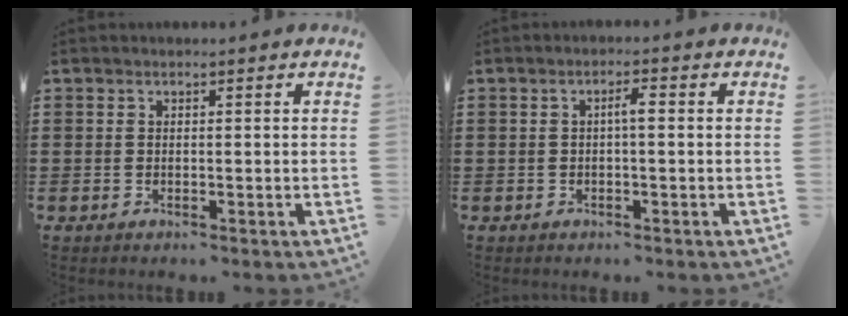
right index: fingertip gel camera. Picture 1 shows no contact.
{"total": 2.0, "force": [-0.2, 0.3, 2.0], "torque": [-0.038, 0.004, -0.006]}